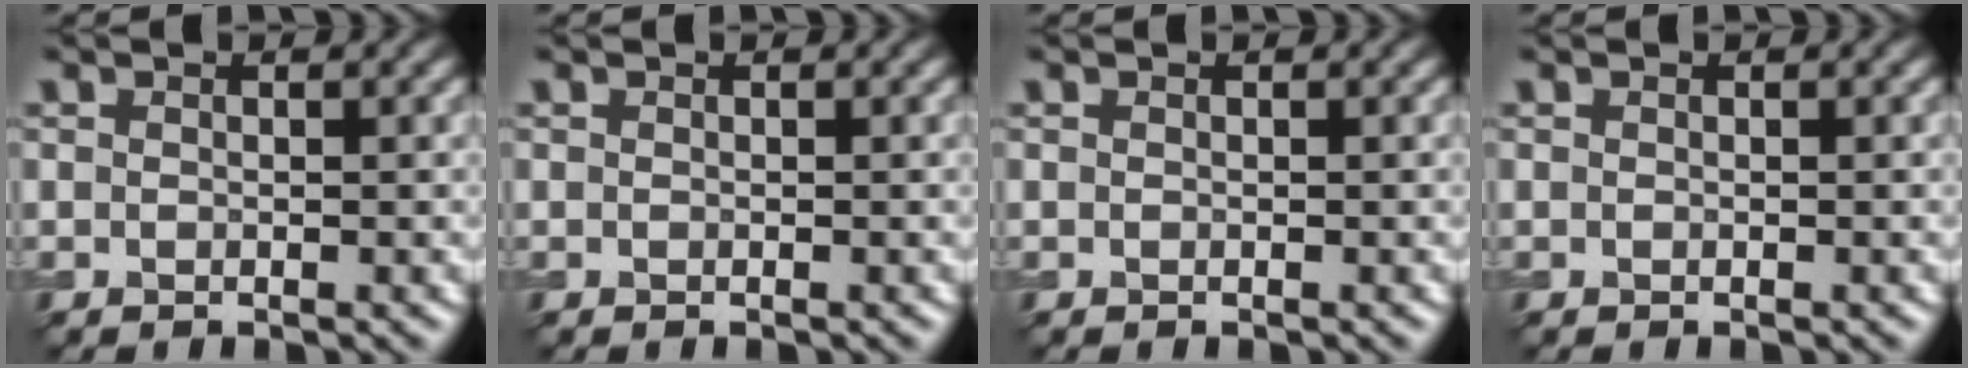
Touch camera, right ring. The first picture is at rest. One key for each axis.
{"total": 0.0}
{"total": 0.0}
{"total": 0.0}